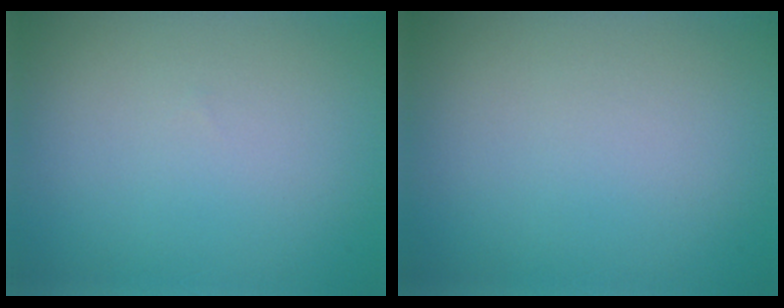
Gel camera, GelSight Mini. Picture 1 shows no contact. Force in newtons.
{"total": 0.0}